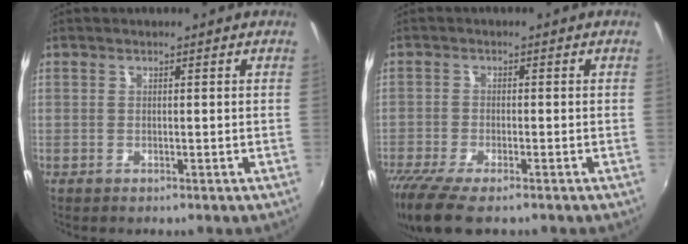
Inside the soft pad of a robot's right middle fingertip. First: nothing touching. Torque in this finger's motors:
{"motor_torque": [1.12, -1.02, 0.23, 0.08]}